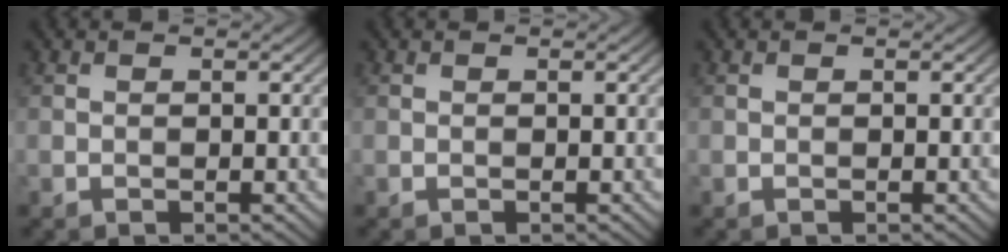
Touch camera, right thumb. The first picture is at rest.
{"total": 0.0}
{"total": 0.0}